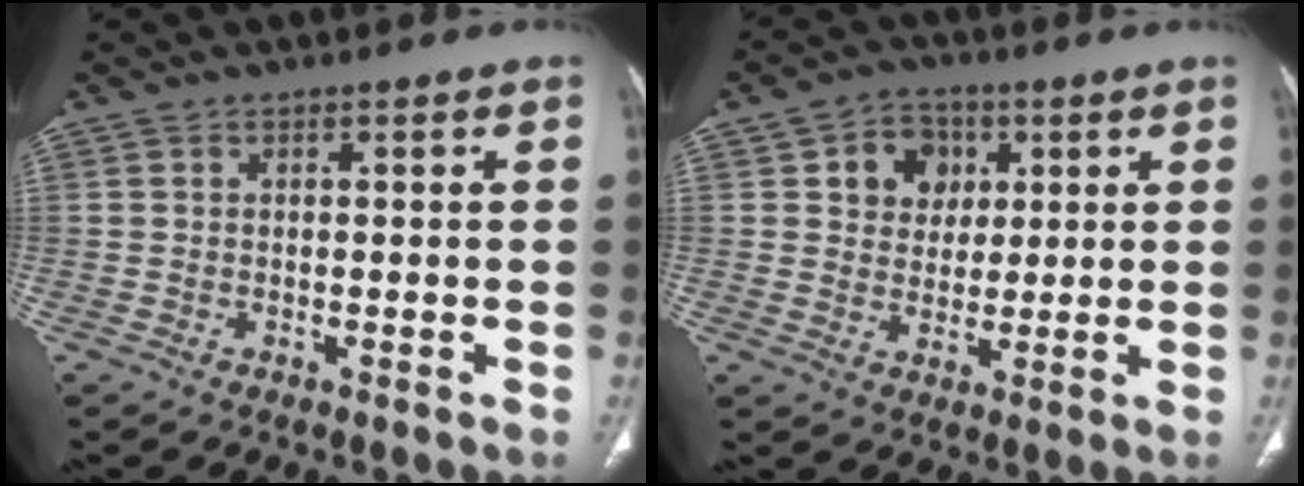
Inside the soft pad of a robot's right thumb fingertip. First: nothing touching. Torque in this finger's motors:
{"motor_torque": [-0.68, 0.18, -0.09, 0.21, -0.01]}